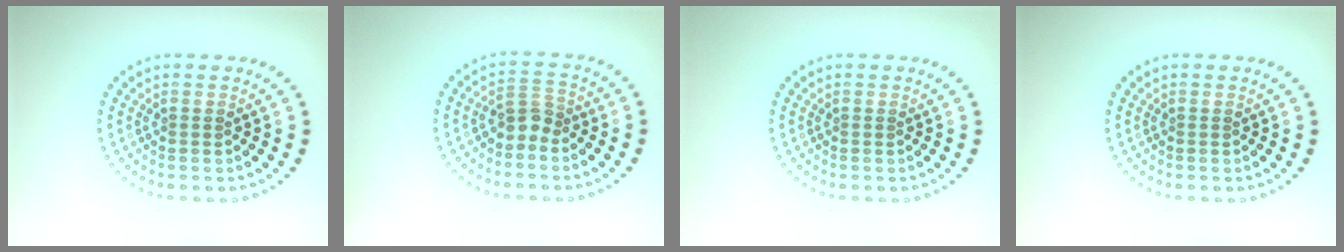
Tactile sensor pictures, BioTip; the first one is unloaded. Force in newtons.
{"total": 2.2, "press": 1.7, "slide": 1.4}
{"total": 0.0}
{"total": 0.0}